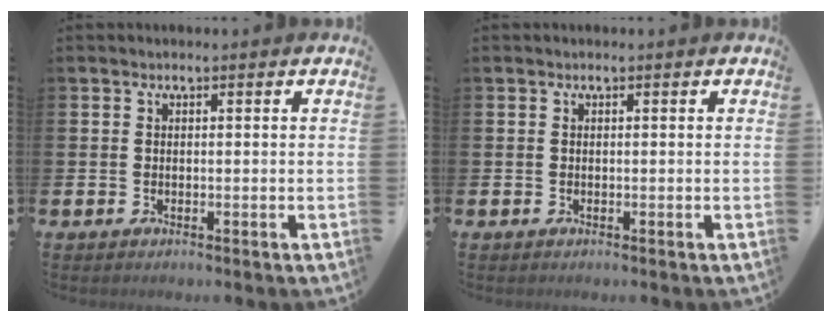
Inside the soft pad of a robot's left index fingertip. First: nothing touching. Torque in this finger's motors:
{"motor_torque": [-0.03, -0.03, 0.00, 0.00]}